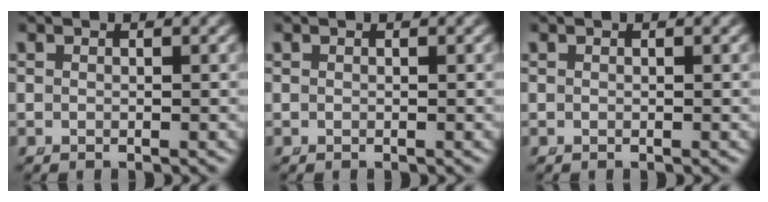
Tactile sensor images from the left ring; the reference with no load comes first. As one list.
[{"total": 0.0}, {"total": 0.0}]